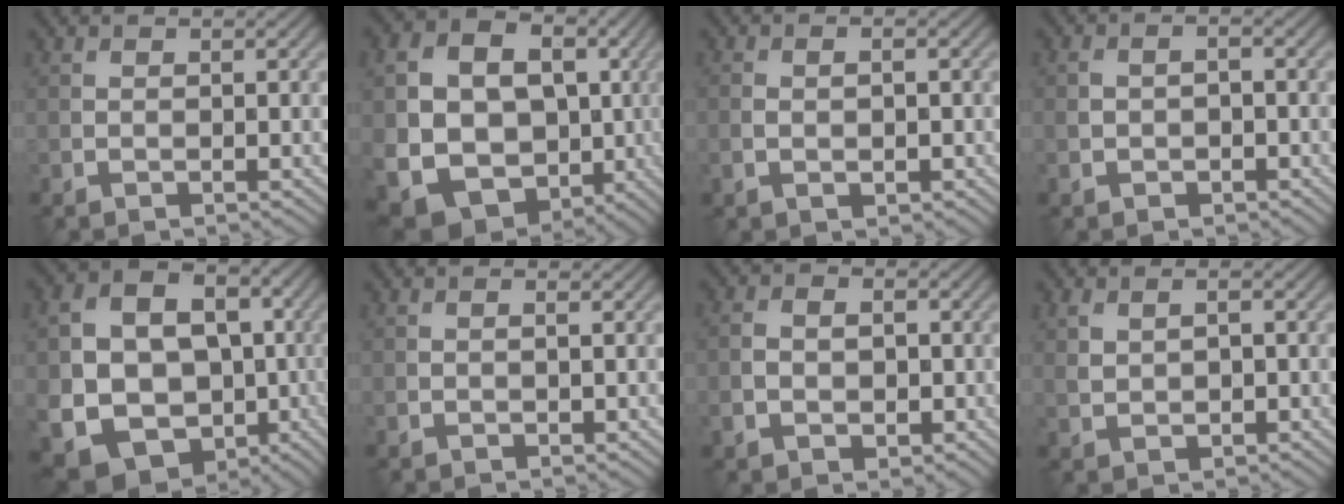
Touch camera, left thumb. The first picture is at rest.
{"total": 16.3, "force": [-1.7, 13.5, 8.9], "torque": [-0.208, -0.029, -0.018]}
{"total": 2.3, "force": [-0.7, 1.1, 1.9], "torque": [-0.034, 0.000, -0.009]}
{"total": 2.5, "force": [-0.8, 1.8, 1.5], "torque": [-0.037, -0.003, -0.015]}
{"total": 17.8, "force": [-3.0, 14.7, 9.5], "torque": [-0.204, -0.034, -0.041]}
{"total": 0.7, "force": [-0.1, 0.3, 0.6], "torque": [-0.011, 0.000, 0.000]}
{"total": 4.0, "force": [-0.9, 2.8, 2.6], "torque": [-0.047, -0.004, -0.017]}
{"total": 2.8, "force": [0.4, 1.7, 2.1], "torque": [-0.050, 0.000, 0.013]}